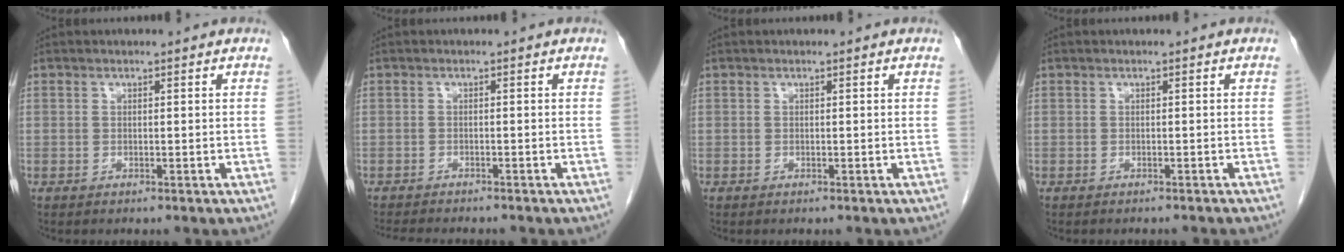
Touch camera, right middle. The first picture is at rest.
{"total": 7.4, "force": [-6.6, 1.3, 3.0], "torque": [-0.042, -0.008, -0.095]}
{"total": 0.0}
{"total": 3.7, "force": [-3.5, 0.6, 1.1], "torque": [-0.017, -0.009, -0.040]}